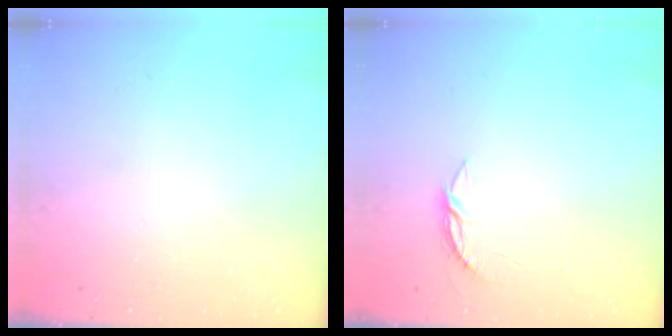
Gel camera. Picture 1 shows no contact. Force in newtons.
{"total": 3.7, "press": 3.6, "slide": 0.4}